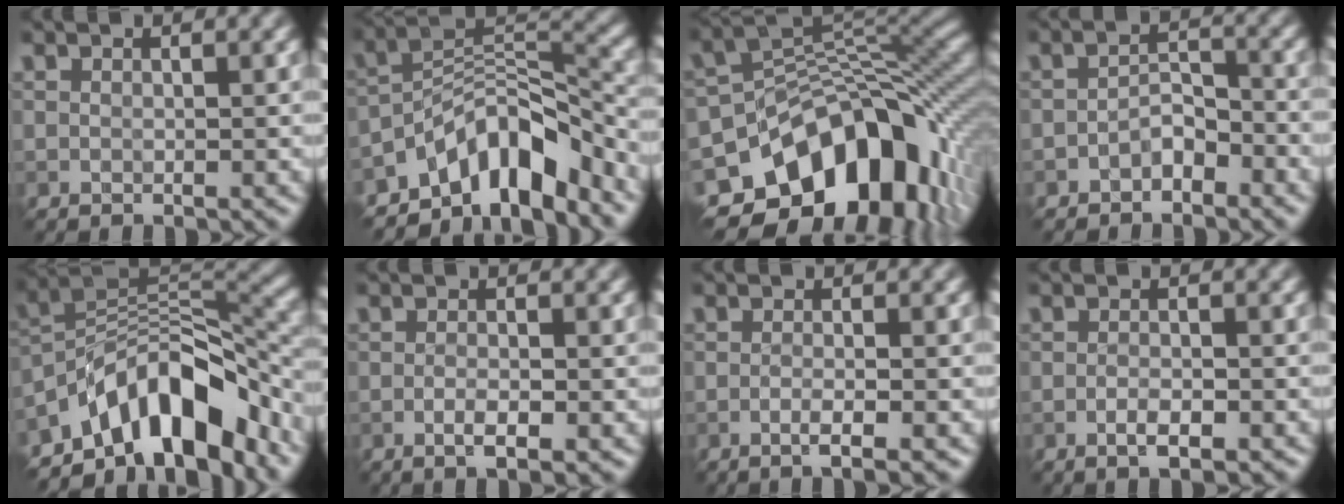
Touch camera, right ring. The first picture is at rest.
{"total": 8.4, "force": [-6.2, 2.9, 4.9], "torque": [-0.061, 0.006, -0.121]}
{"total": 14.9, "force": [-6.5, 9.5, 9.5], "torque": [-0.145, 0.000, -0.101]}
{"total": 2.3, "force": [-1.6, 1.0, 1.2], "torque": [-0.022, 0.009, -0.033]}
{"total": 11.1, "force": [-7.1, 4.8, 7.0], "torque": [-0.102, 0.011, -0.136]}
{"total": 1.9, "force": [-0.7, 0.4, 1.7], "torque": [-0.030, -0.001, -0.014]}
{"total": 2.2, "force": [-0.9, 0.4, 1.9], "torque": [-0.027, 0.001, -0.022]}
{"total": 1.9, "force": [-1.0, 0.5, 1.6], "torque": [-0.030, 0.000, -0.017]}